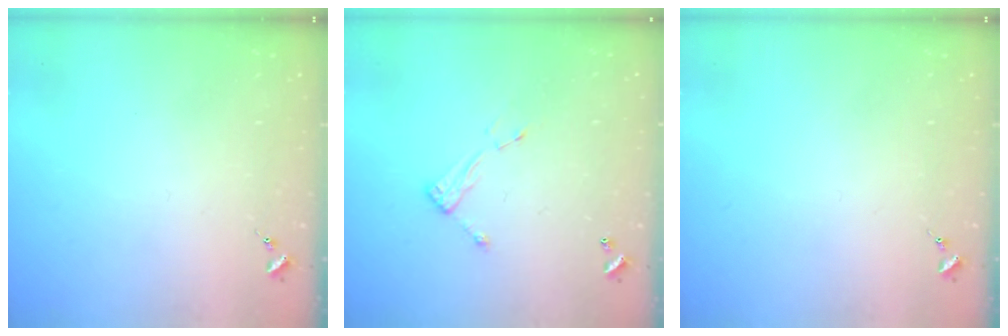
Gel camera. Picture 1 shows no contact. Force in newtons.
{"total": 6.6, "press": 6.6, "slide": 0.2}
{"total": 0.0}